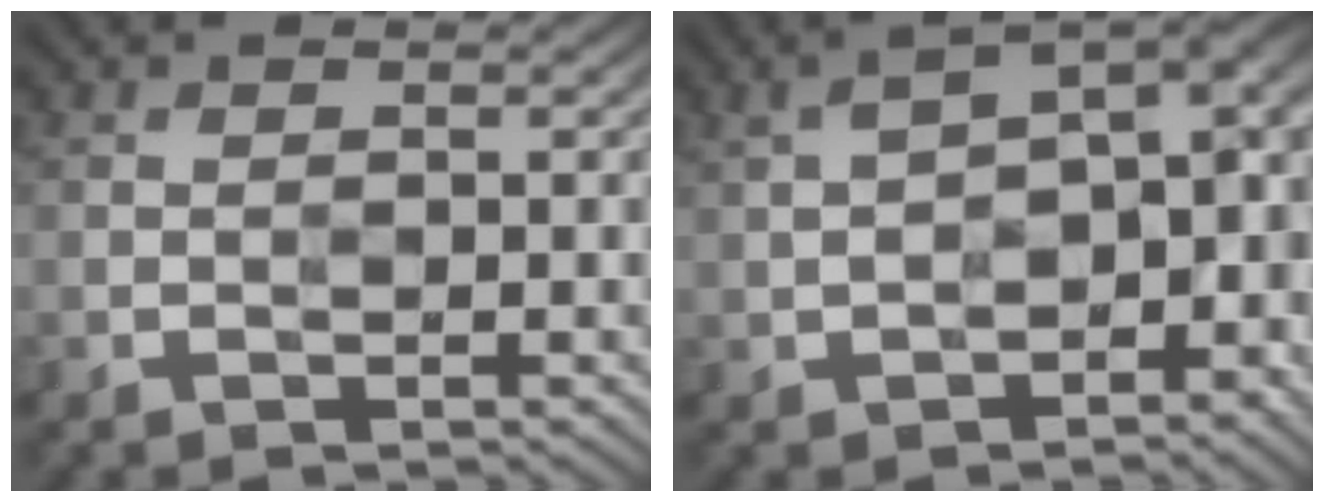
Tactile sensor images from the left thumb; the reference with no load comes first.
{"total": 12.3, "force": [-1.0, 6.8, 10.2], "torque": [-0.141, -0.001, -0.003]}